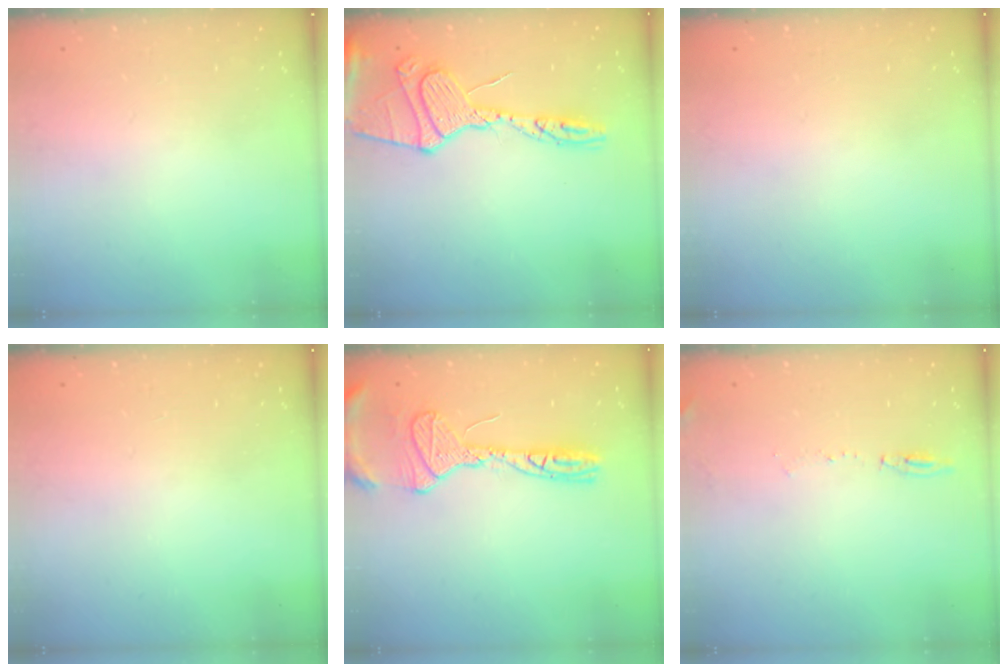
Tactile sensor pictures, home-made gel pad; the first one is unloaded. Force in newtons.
{"total": 15.8, "press": 15.7, "slide": 1.4}
{"total": 16.3, "press": 2.3, "slide": 16.2}
{"total": 0.0}
{"total": 14.6, "press": 14.4, "slide": 2.2}
{"total": 6.3, "press": 5.7, "slide": 2.6}